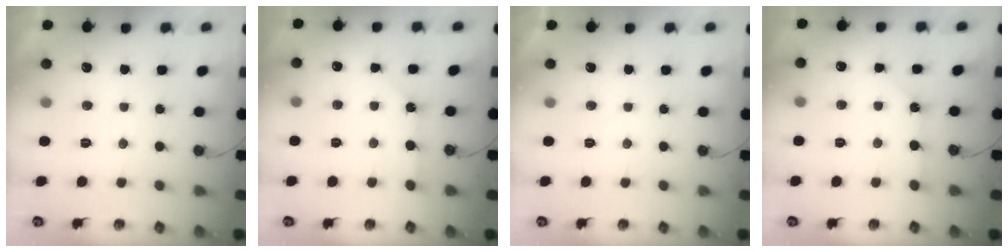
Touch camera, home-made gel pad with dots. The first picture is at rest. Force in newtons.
{"total": 1.1, "press": 1.1, "slide": 0.2}
{"total": 0.0}
{"total": 1.1, "press": 1.1, "slide": 0.2}